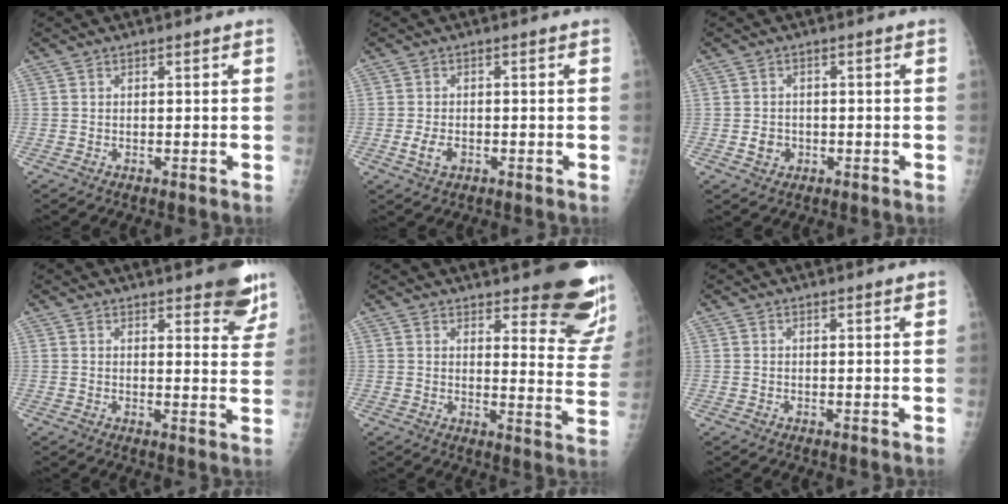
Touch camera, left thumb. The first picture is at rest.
{"total": 3.1, "force": [-1.3, 2.0, 2.1], "torque": [-0.039, 0.003, -0.020]}
{"total": 2.8, "force": [-0.9, 2.4, 1.0], "torque": [-0.006, 0.005, -0.012]}
{"total": 8.7, "force": [6.4, 2.7, 5.3], "torque": [-0.032, -0.036, 0.071]}
{"total": 16.4, "force": [12.4, 4.6, 9.8], "torque": [-0.081, -0.098, 0.140]}
{"total": 1.1, "force": [0.7, 0.1, 0.8], "torque": [-0.010, -0.003, 0.011]}